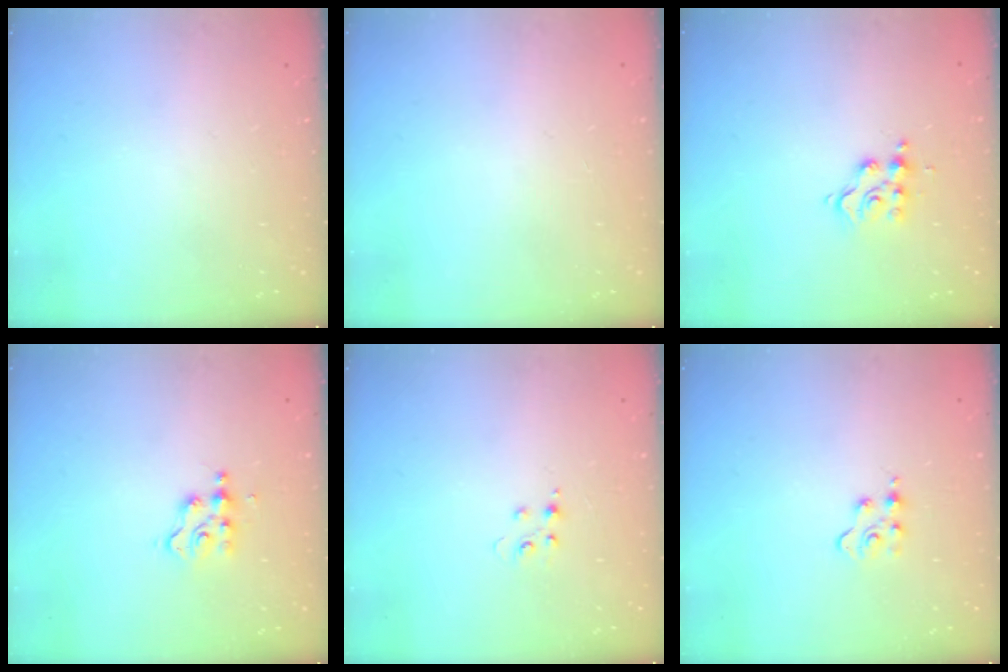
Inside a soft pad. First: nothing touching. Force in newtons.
{"total": 0.7, "press": 0.7, "slide": 0.2}
{"total": 9.1, "press": 9.0, "slide": 0.9}
{"total": 3.1, "press": 3.1, "slide": 0.1}
{"total": 3.7, "press": 3.7, "slide": 0.4}
{"total": 3.0, "press": 3.0, "slide": 0.3}